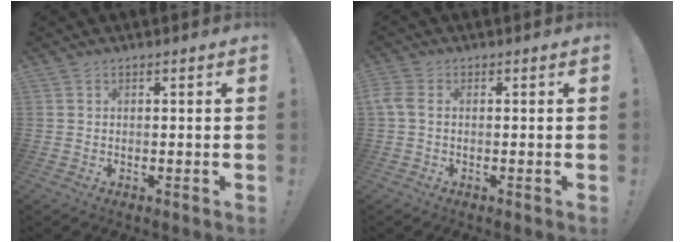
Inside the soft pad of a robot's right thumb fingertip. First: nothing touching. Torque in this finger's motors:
{"motor_torque": [0.60, 0.58, 0.63, -0.17, 0.01]}